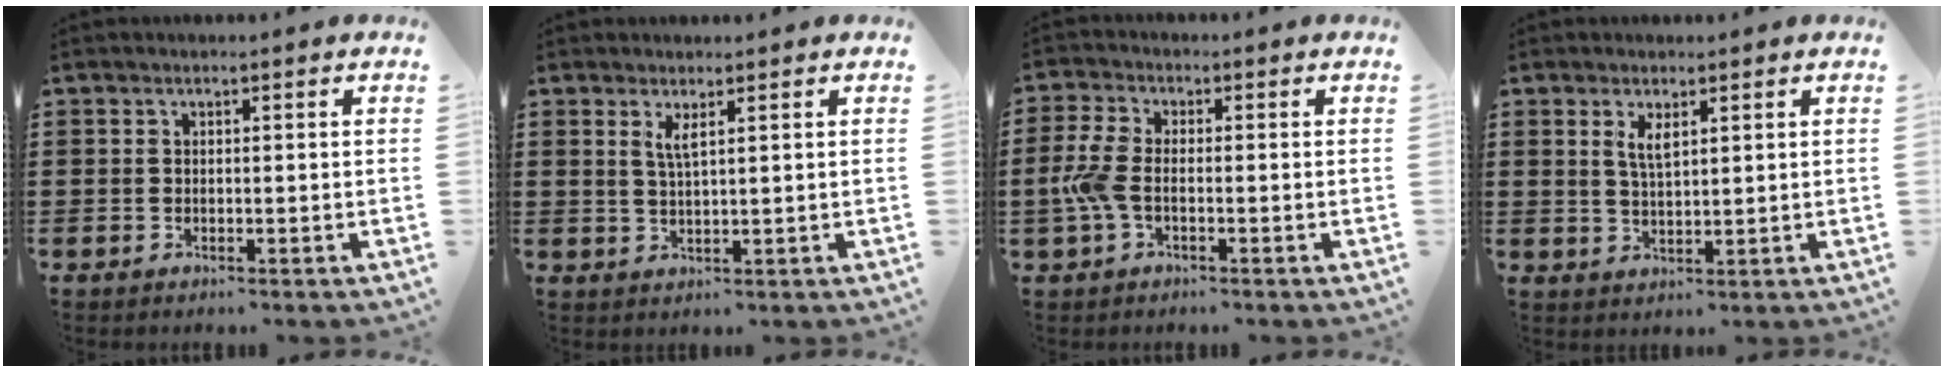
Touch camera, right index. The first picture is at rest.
{"total": 2.4, "force": [1.3, 0.4, 2.0], "torque": [-0.042, 0.001, 0.022]}
{"total": 5.0, "force": [-1.2, 2.3, 4.3], "torque": [-0.110, -0.005, -0.029]}
{"total": 2.9, "force": [1.5, 1.0, 2.4], "torque": [-0.050, 0.004, 0.025]}